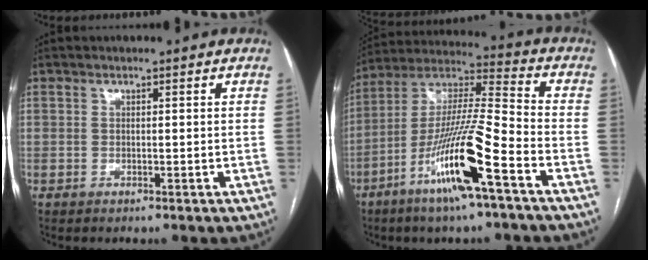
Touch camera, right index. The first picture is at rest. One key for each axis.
{"total": 16.8, "fx": -8.0, "fy": 0.4, "fz": 14.8, "tx": -0.288, "ty": -0.015, "tz": -0.151}